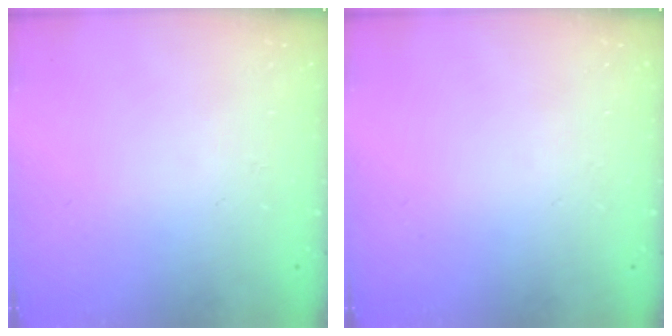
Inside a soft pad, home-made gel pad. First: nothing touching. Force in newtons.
{"total": 0.0}